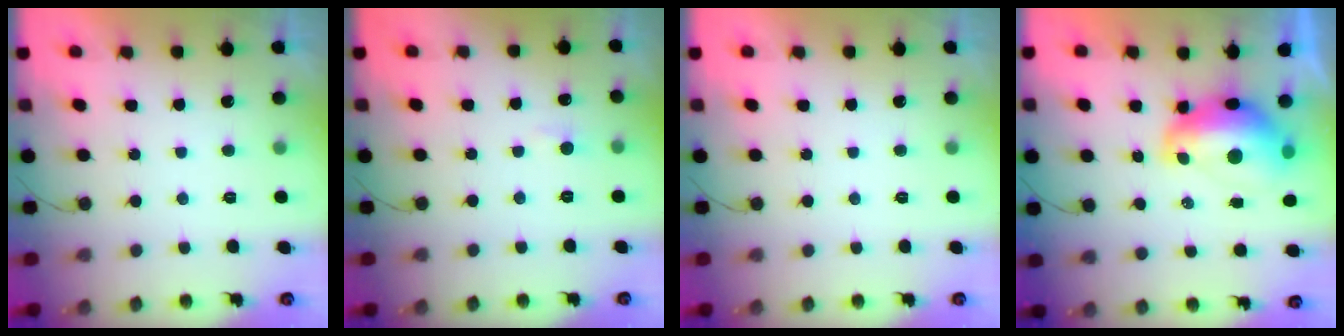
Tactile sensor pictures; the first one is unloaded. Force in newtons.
{"total": 4.2, "press": 4.2, "slide": 0.6}
{"total": 0.0}
{"total": 12.6, "press": 12.6, "slide": 1.0}